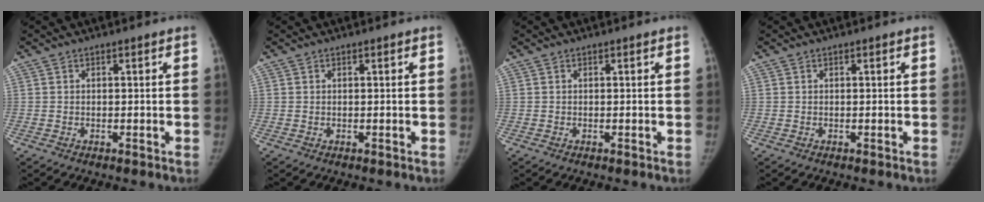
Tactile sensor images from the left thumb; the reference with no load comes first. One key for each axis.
{"total": 0.0}
{"total": 0.0}
{"total": 0.0}